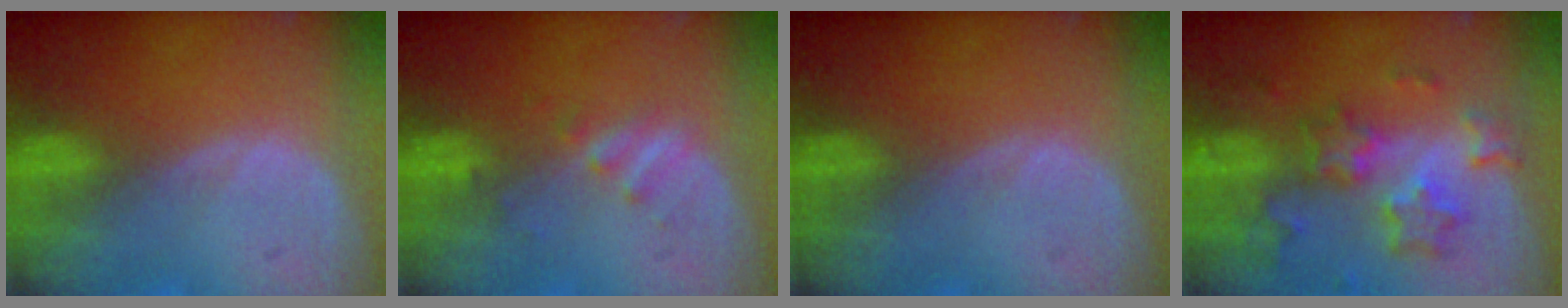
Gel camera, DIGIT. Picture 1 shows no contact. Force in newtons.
{"total": 2.3, "press": 2.3, "slide": 0.3}
{"total": 0.0}
{"total": 8.7, "press": 7.7, "slide": 4.1}